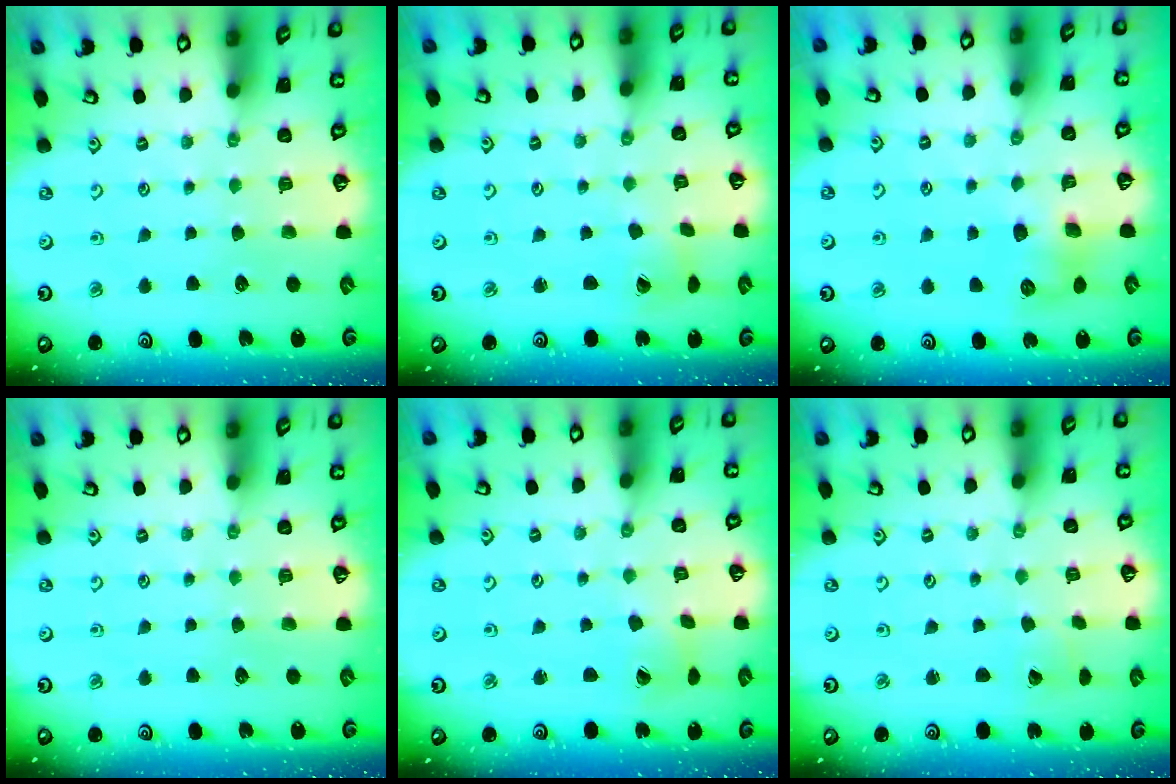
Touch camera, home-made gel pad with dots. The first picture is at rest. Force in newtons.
{"total": 2.9, "press": 2.8, "slide": 0.4}
{"total": 8.9, "press": 8.8, "slide": 0.7}
{"total": 0.0}
{"total": 2.7, "press": 2.7, "slide": 0.4}
{"total": 2.4, "press": 2.4, "slide": 0.1}